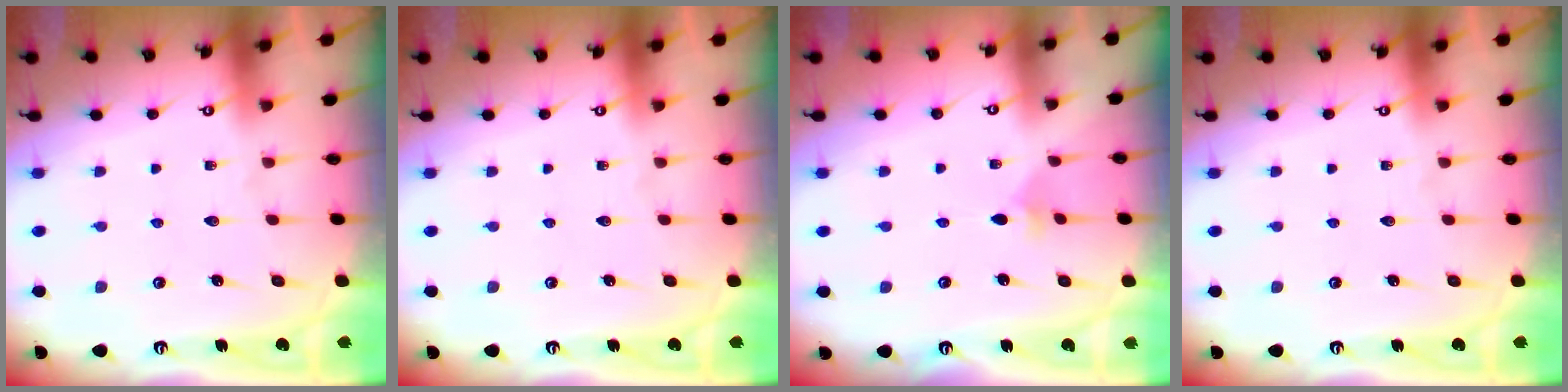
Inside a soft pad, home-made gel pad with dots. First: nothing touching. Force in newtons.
{"total": 0.0}
{"total": 2.2, "press": 2.2, "slide": 0.6}
{"total": 0.0}